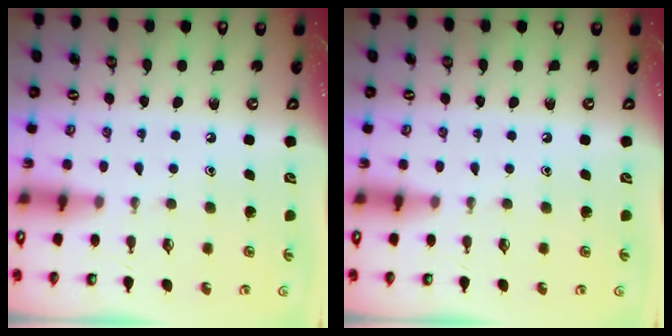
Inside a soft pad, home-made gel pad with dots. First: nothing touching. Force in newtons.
{"total": 0.0}